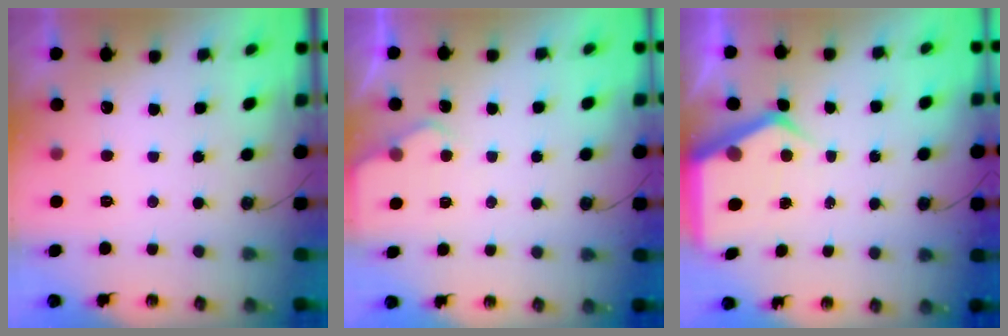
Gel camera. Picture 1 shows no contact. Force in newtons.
{"total": 4.0, "press": 4.0, "slide": 0.5}
{"total": 6.0, "press": 6.0, "slide": 0.3}